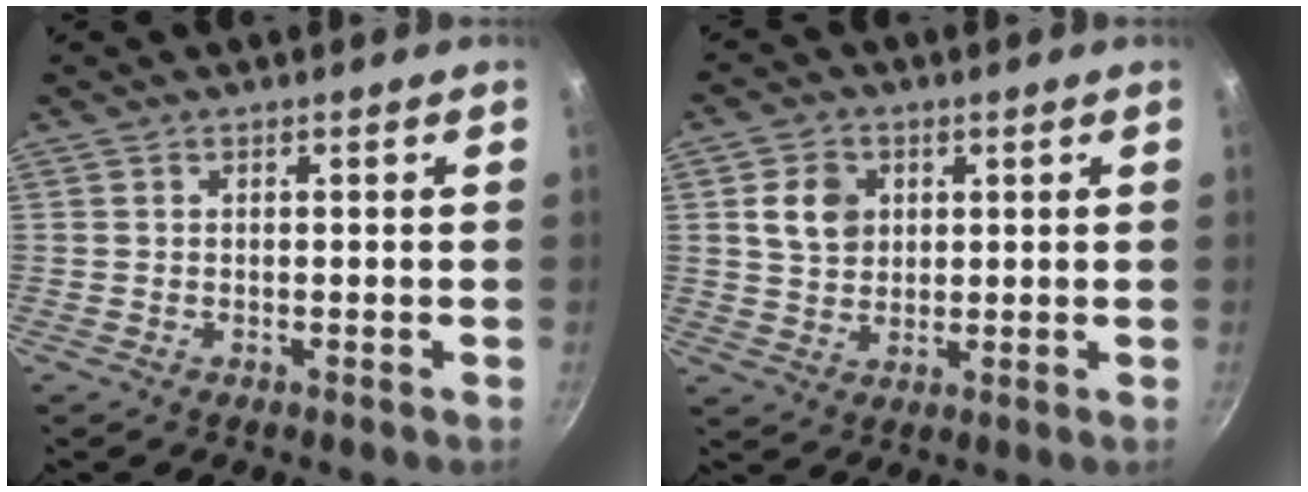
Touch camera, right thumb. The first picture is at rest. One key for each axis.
{"total": 7.1, "fx": 1.9, "fy": 5.8, "fz": 3.7, "tx": -0.045, "ty": 0.001, "tz": 0.033}